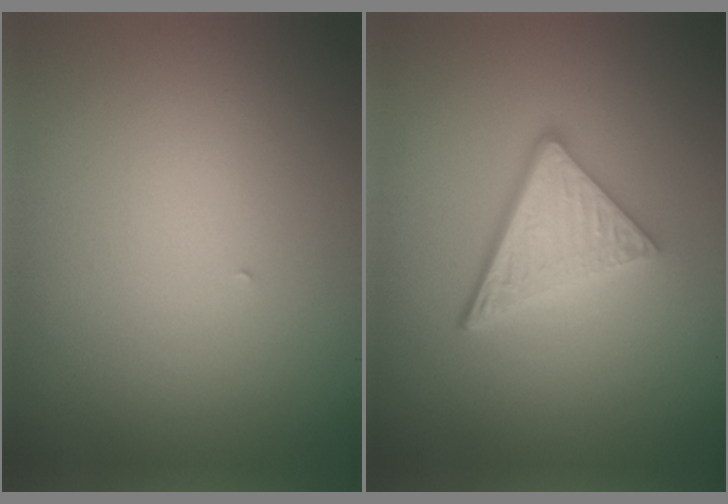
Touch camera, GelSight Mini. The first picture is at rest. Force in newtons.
{"total": 4.4, "press": 3.3, "slide": 2.9}